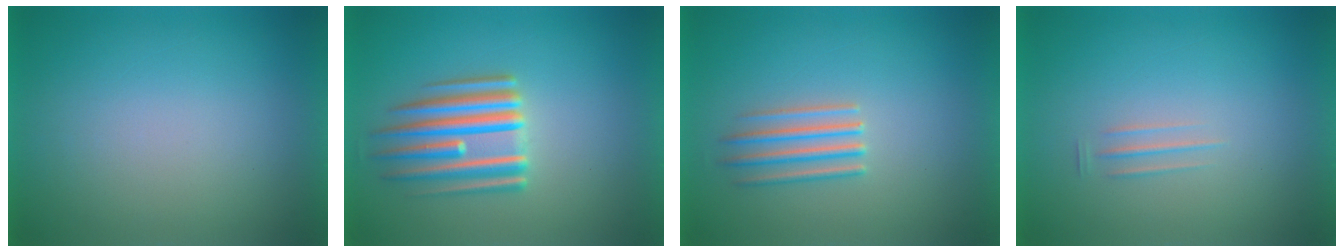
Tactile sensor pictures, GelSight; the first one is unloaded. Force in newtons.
{"total": 5.6}
{"total": 2.7}
{"total": 1.7}